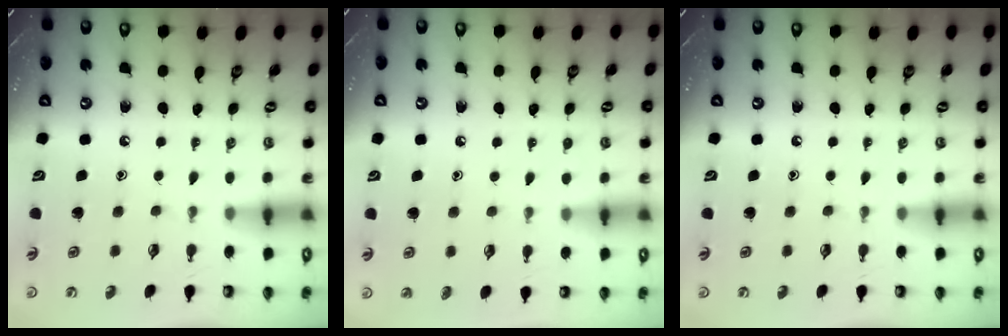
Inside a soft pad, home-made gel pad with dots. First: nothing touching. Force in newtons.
{"total": 3.8, "press": 3.8, "slide": 0.4}
{"total": 0.0}